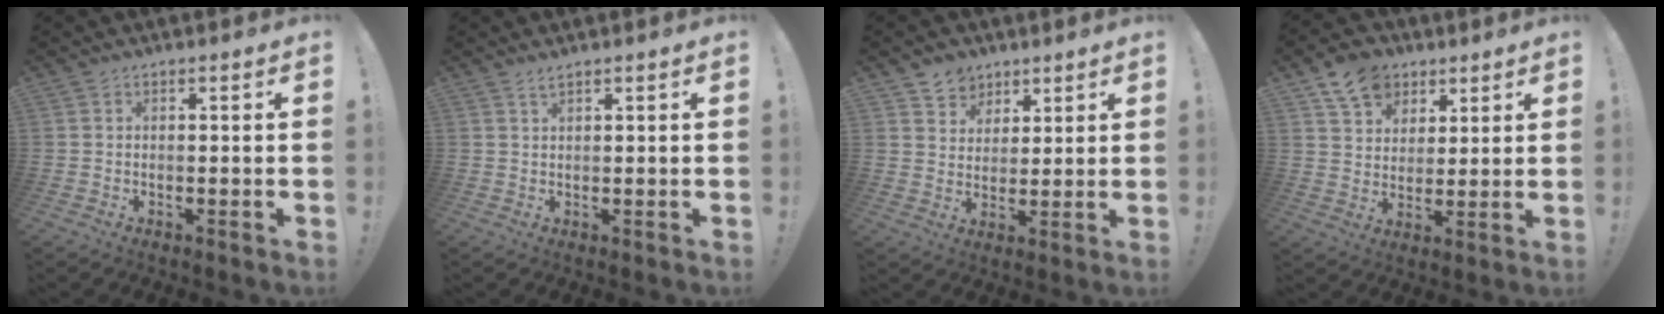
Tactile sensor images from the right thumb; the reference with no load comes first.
{"total": 1.2, "force": [0.9, -0.1, 0.7], "torque": [-0.008, -0.003, 0.015]}
{"total": 6.6, "force": [3.9, 5.3, 0.3], "torque": [0.005, -0.036, 0.076]}
{"total": 11.3, "force": [6.5, 8.4, 3.7], "torque": [-0.051, -0.038, 0.126]}